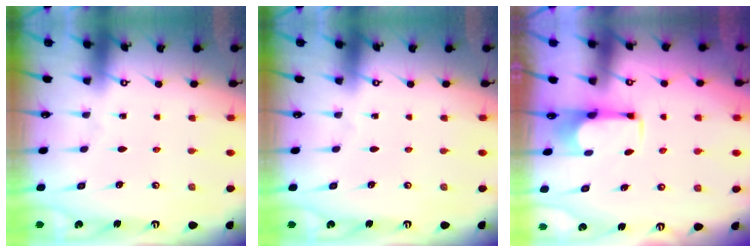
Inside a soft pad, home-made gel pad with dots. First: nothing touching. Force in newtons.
{"total": 0.0}
{"total": 2.3, "press": 2.2, "slide": 0.8}